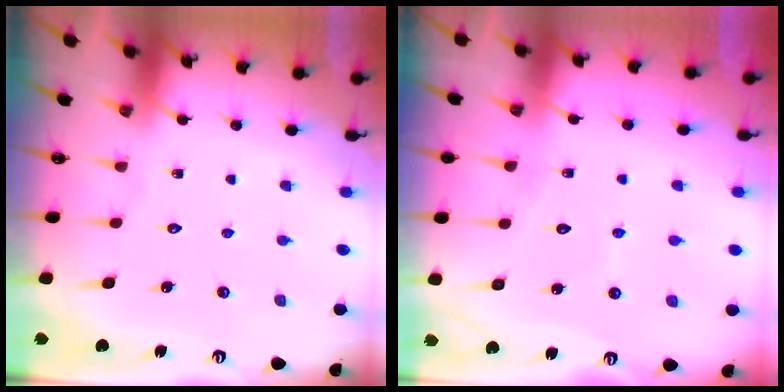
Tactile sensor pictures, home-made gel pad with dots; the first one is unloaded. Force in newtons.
{"total": 6.0, "press": 6.0, "slide": 0.5}